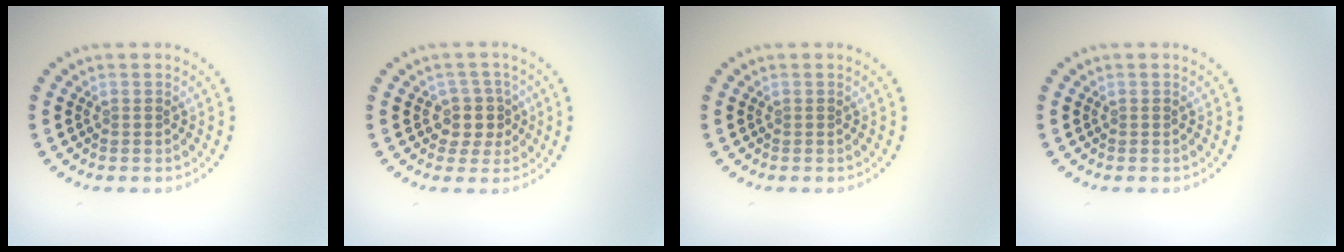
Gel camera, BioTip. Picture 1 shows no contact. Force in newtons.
{"total": 2.6, "press": 2.1, "slide": 1.5}
{"total": 0.0}
{"total": 0.0}